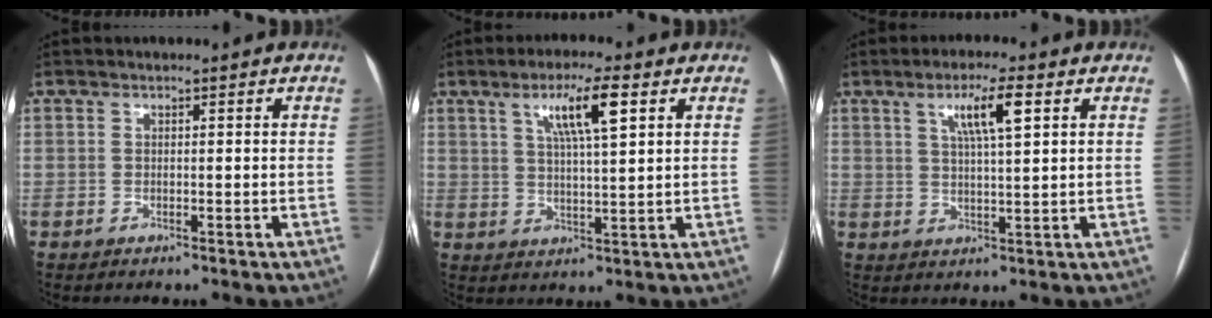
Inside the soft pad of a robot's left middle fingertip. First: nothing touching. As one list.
[{"total": 7.7, "force": [3.5, 0.7, 6.8], "torque": [-0.124, 0.008, 0.060]}, {"total": 6.3, "force": [2.7, 0.5, 5.6], "torque": [-0.102, 0.007, 0.047]}]